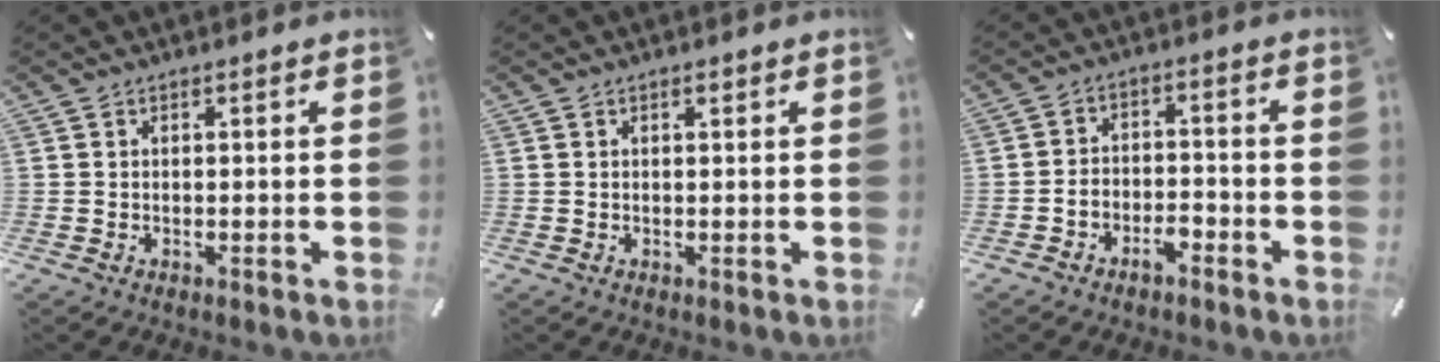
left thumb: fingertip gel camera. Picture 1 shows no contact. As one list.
[{"total": 0.6, "force": [0.3, 0.2, 0.4], "torque": [-0.007, 0.002, 0.005]}, {"total": 4.5, "force": [-3.4, 2.4, 1.7], "torque": [-0.026, 0.019, -0.063]}]